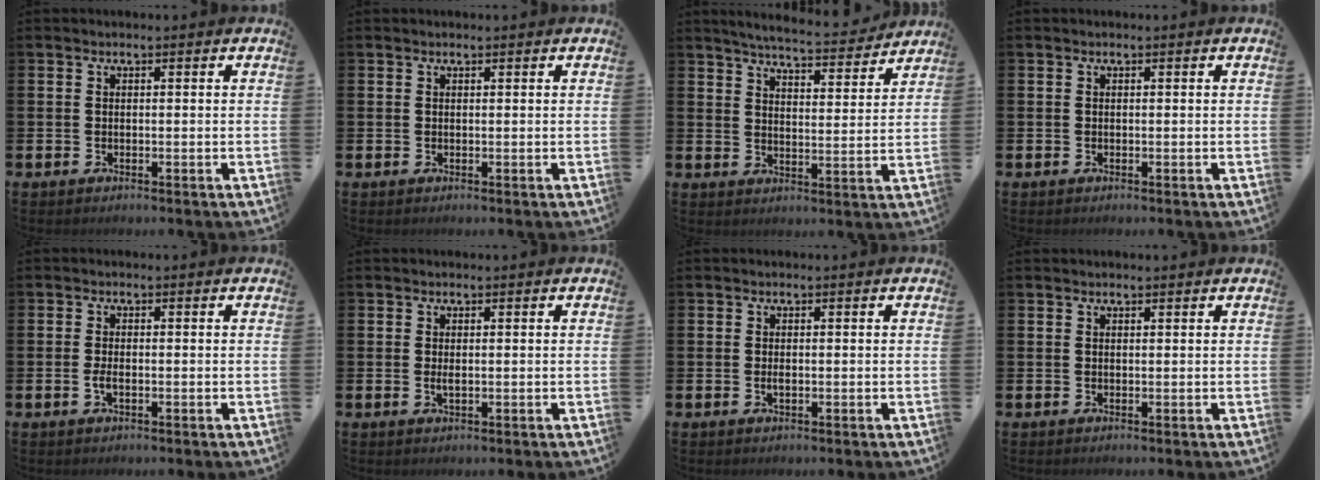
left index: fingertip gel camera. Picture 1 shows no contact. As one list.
[{"total": 0.0}, {"total": 5.8, "force": [5.7, 0.4, 1.3], "torque": [-0.034, -0.042, 0.096]}, {"total": 0.0}, {"total": 1.5, "force": [-0.4, 0.6, 1.3], "torque": [-0.025, 0.000, -0.008]}, {"total": 1.0, "force": [0.1, 0.3, 1.0], "torque": [-0.018, 0.001, 0.001]}, {"total": 0.8, "force": [-0.1, 0.3, 0.8], "torque": [-0.024, 0.004, -0.001]}, {"total": 0.6, "force": [0.6, 0.0, 0.1], "torque": [0.006, -0.003, 0.009]}]